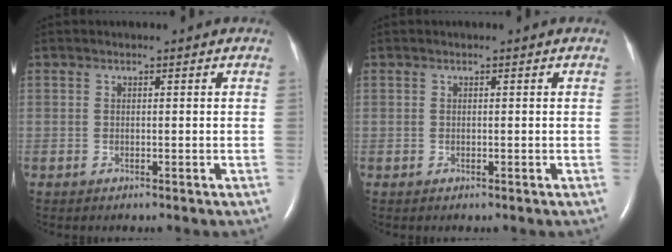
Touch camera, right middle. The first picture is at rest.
{"total": 0.0}